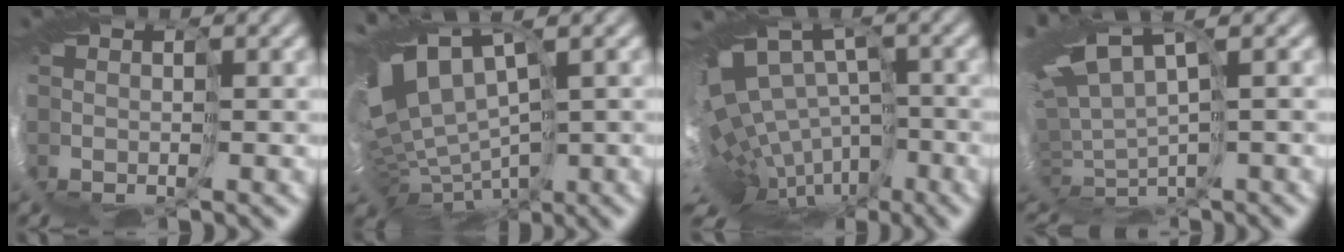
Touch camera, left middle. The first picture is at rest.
{"total": 7.9, "force": [1.8, 4.3, 6.4], "torque": [-0.132, -0.007, 0.065]}
{"total": 9.7, "force": [-3.1, 5.6, 7.2], "torque": [-0.131, 0.015, -0.008]}
{"total": 4.5, "force": [2.2, 0.6, 3.8], "torque": [-0.111, -0.001, 0.067]}